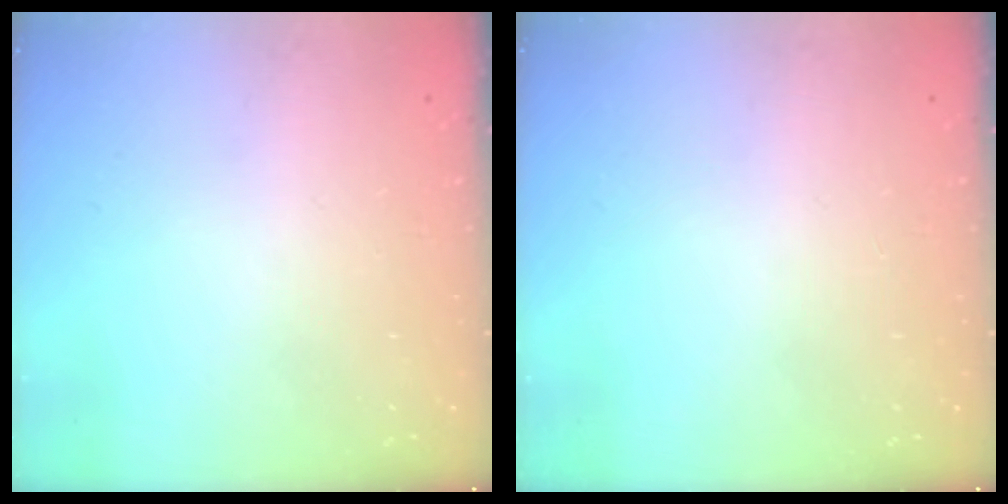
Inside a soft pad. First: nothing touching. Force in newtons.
{"total": 0.0}